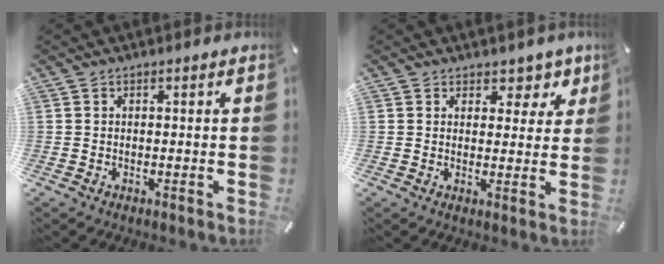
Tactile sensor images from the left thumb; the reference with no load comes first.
{"total": 5.6, "force": [3.8, 3.7, 1.7], "torque": [0.007, -0.033, 0.060]}